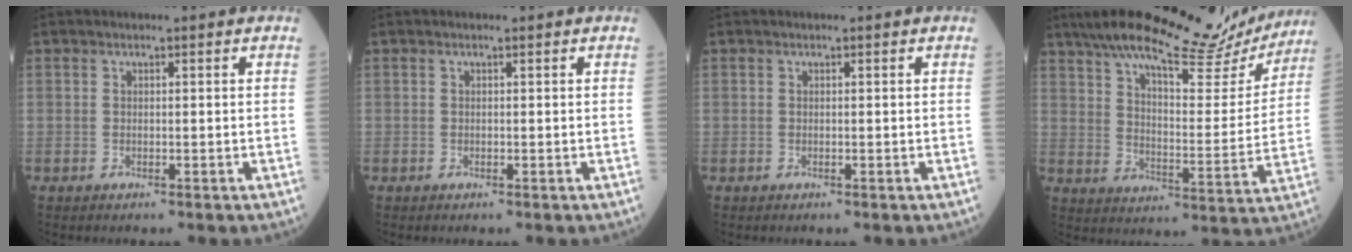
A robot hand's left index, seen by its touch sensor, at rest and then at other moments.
{"total": 0.0}
{"total": 0.0}
{"total": 25.4, "force": [21.6, 5.7, 11.9], "torque": [-0.193, -0.002, 0.291]}